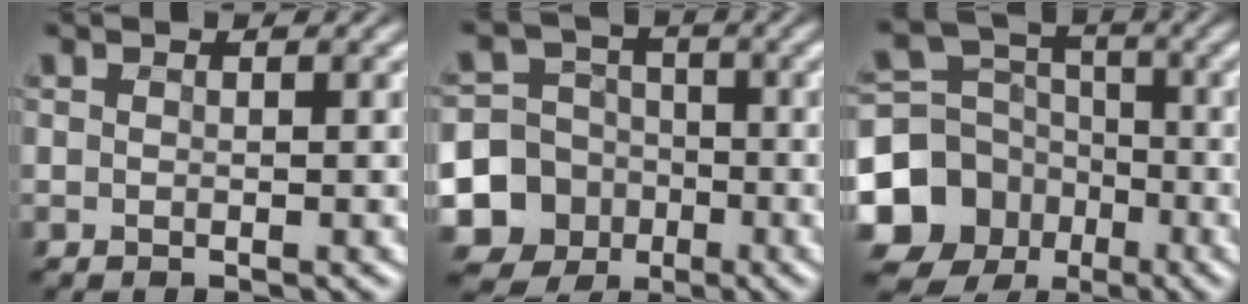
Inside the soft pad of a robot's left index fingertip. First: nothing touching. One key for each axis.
{"total": 12.2, "fx": -4.5, "fy": 11.2, "fz": 2.2, "tx": -0.065, "ty": -0.031, "tz": -0.091}
{"total": 12.0, "fx": -4.9, "fy": 10.4, "fz": 3.5, "tx": -0.094, "ty": -0.031, "tz": -0.111}